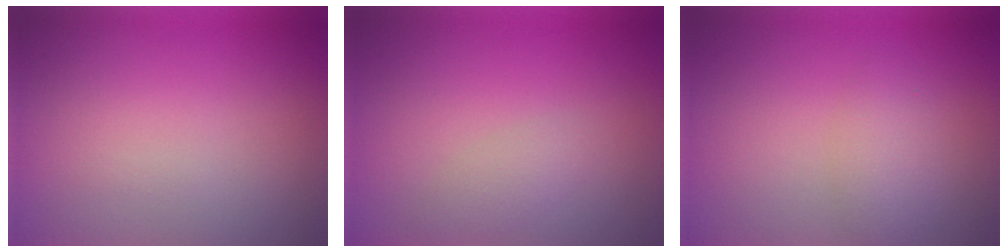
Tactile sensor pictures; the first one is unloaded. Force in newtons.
{"total": 1.5, "press": 1.5, "slide": 0.1}
{"total": 2.1, "press": 2.1, "slide": 0.1}